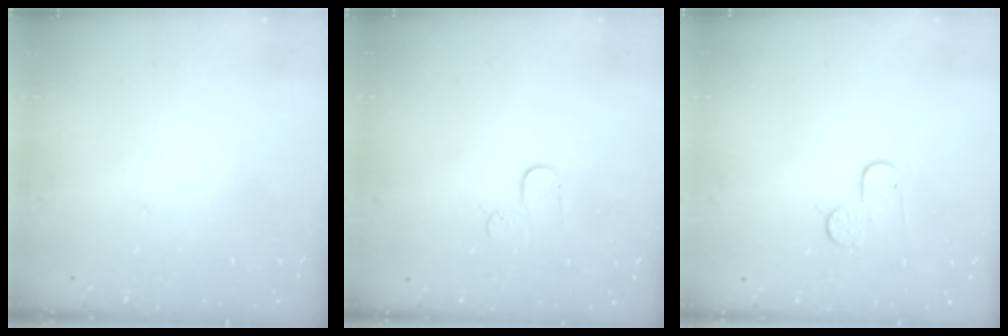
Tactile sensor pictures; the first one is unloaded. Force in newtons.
{"total": 4.3, "press": 4.2, "slide": 0.5}
{"total": 7.1, "press": 7.1, "slide": 0.6}